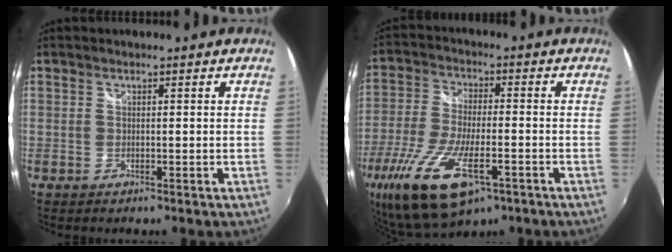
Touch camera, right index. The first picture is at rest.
{"total": 19.9, "force": [-9.9, 8.0, 15.3], "torque": [-0.328, -0.059, -0.174]}